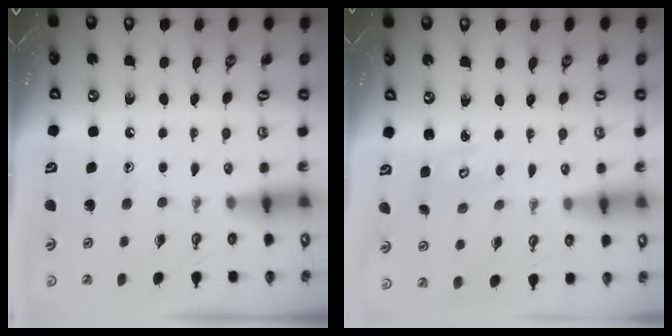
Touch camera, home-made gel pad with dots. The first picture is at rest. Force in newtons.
{"total": 2.7, "press": 2.7, "slide": 0.3}